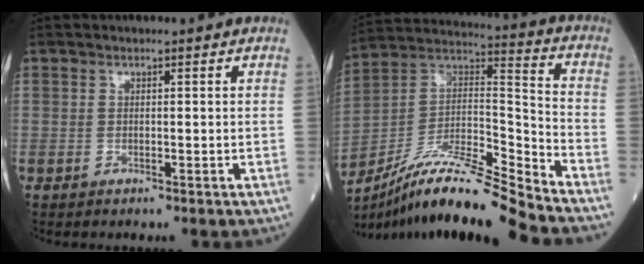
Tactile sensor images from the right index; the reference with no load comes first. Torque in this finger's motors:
{"motor_torque": [-0.30, -0.95, 0.09, 0.04]}